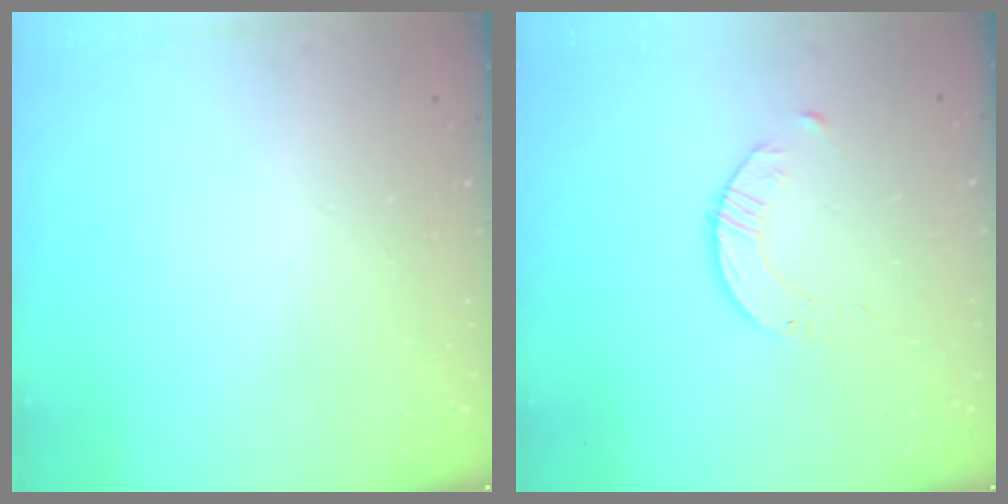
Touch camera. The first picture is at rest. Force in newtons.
{"total": 2.8, "press": 2.8, "slide": 0.3}